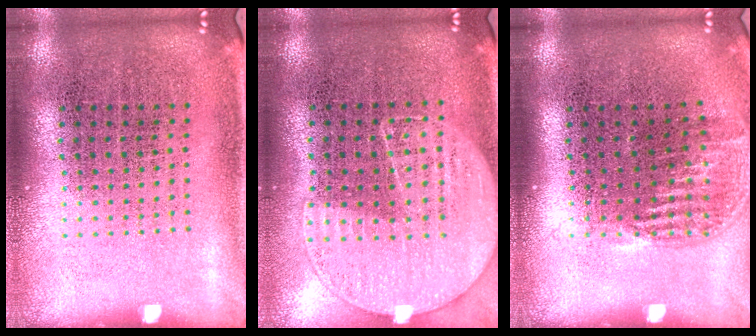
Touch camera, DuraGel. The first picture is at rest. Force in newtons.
{"total": 1.1, "press": 1.0, "slide": 0.6}
{"total": 1.1, "press": 1.0, "slide": 0.6}